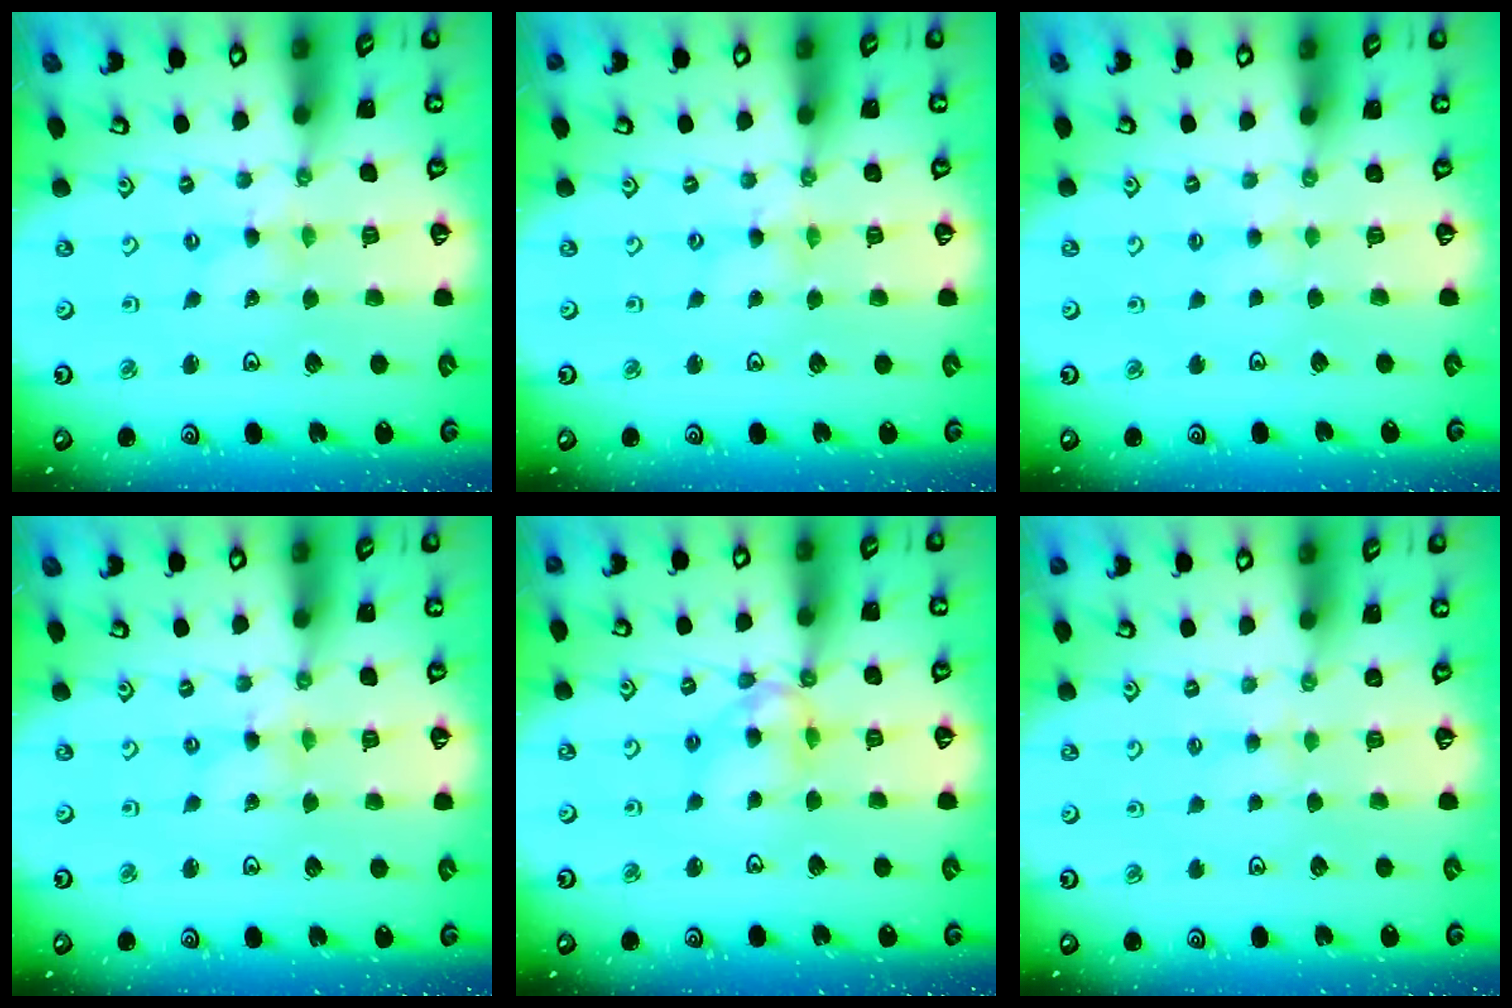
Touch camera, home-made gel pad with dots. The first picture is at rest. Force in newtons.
{"total": 1.4, "press": 1.4, "slide": 0.2}
{"total": 2.2, "press": 2.2, "slide": 0.4}
{"total": 0.0}
{"total": 10.6, "press": 10.5, "slide": 1.1}
{"total": 1.9, "press": 1.9, "slide": 0.3}